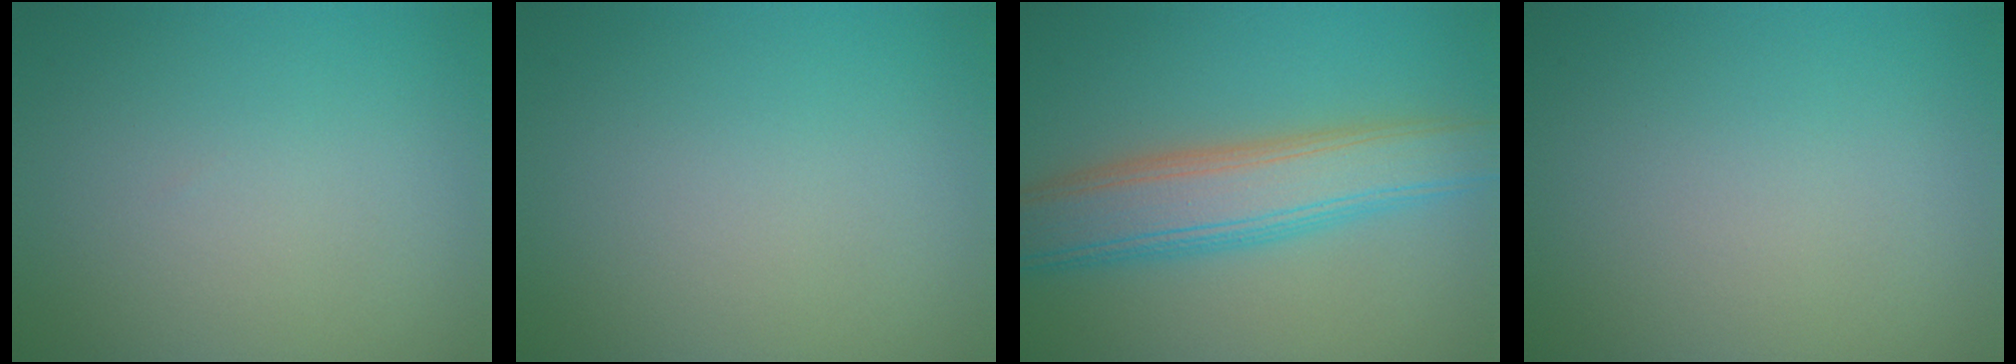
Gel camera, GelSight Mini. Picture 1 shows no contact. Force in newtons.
{"total": 0.0}
{"total": 7.2, "press": 7.2, "slide": 0.2}
{"total": 0.0}